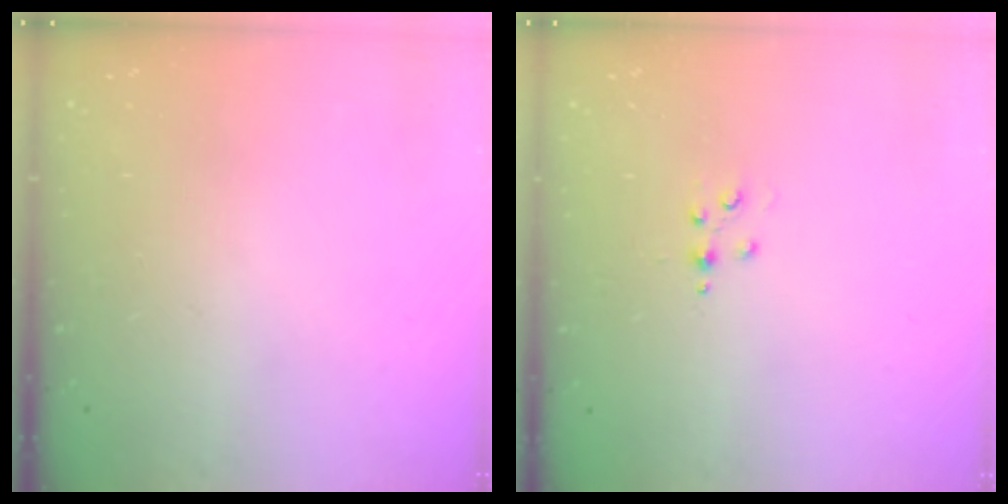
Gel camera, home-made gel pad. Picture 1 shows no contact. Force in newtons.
{"total": 2.8, "press": 2.8, "slide": 0.4}